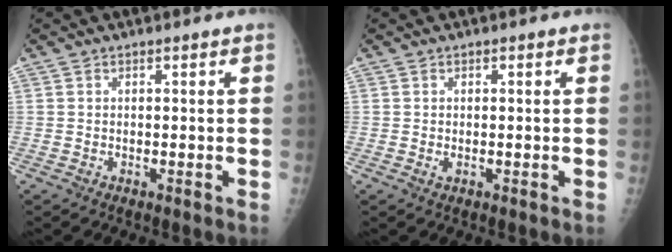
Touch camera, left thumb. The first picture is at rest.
{"total": 1.0, "force": [-0.1, 0.6, 0.8], "torque": [-0.015, 0.002, -0.001]}